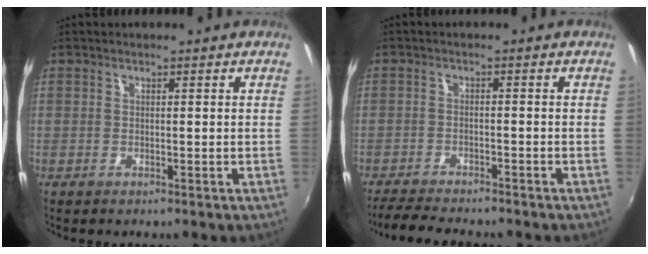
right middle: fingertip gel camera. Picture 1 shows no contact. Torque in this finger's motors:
{"motor_torque": [0.08, -0.09, 0.03, 0.04]}